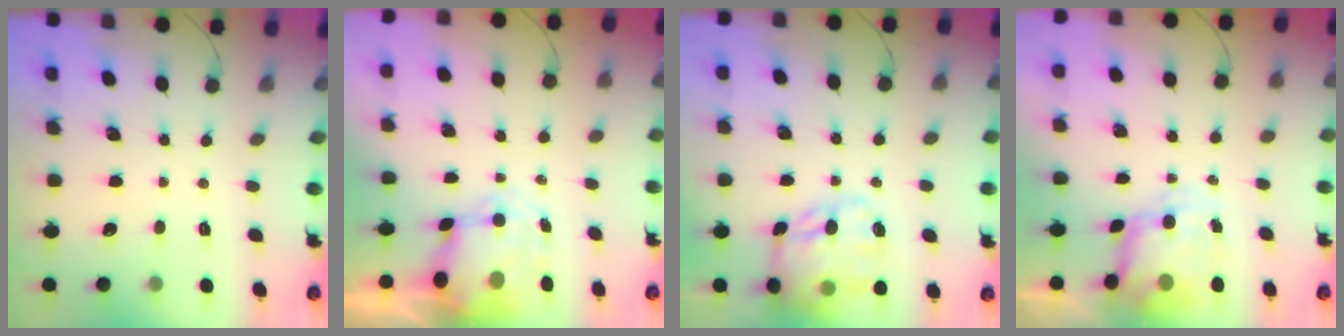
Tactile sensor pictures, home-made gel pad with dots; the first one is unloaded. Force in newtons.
{"total": 7.7, "press": 7.5, "slide": 1.8}
{"total": 16.2, "press": 15.8, "slide": 3.3}
{"total": 8.6, "press": 8.3, "slide": 2.2}